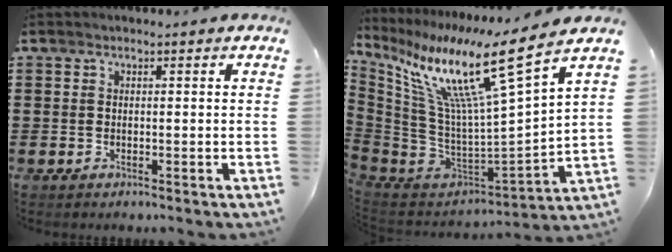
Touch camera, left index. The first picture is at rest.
{"total": 15.2, "force": [9.5, 0.9, 11.8], "torque": [-0.241, -0.074, 0.143]}